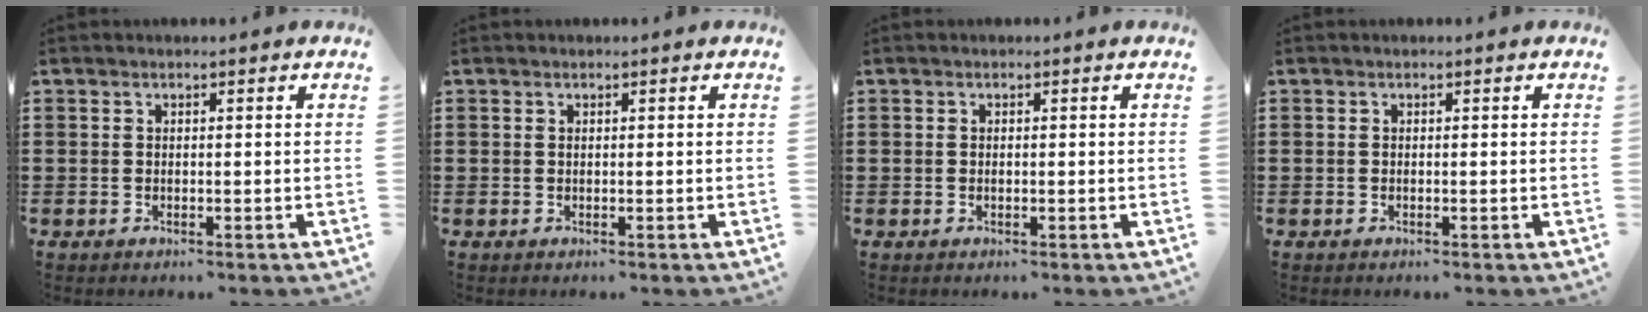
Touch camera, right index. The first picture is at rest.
{"total": 0.0}
{"total": 0.7, "force": [0.0, 0.4, 0.5], "torque": [-0.013, 0.000, 0.001]}
{"total": 0.0}